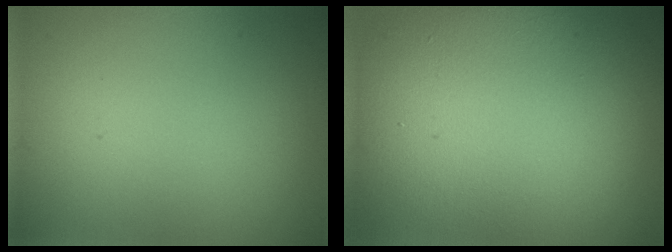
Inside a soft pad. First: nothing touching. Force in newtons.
{"total": 17.8, "press": 17.7, "slide": 1.7}